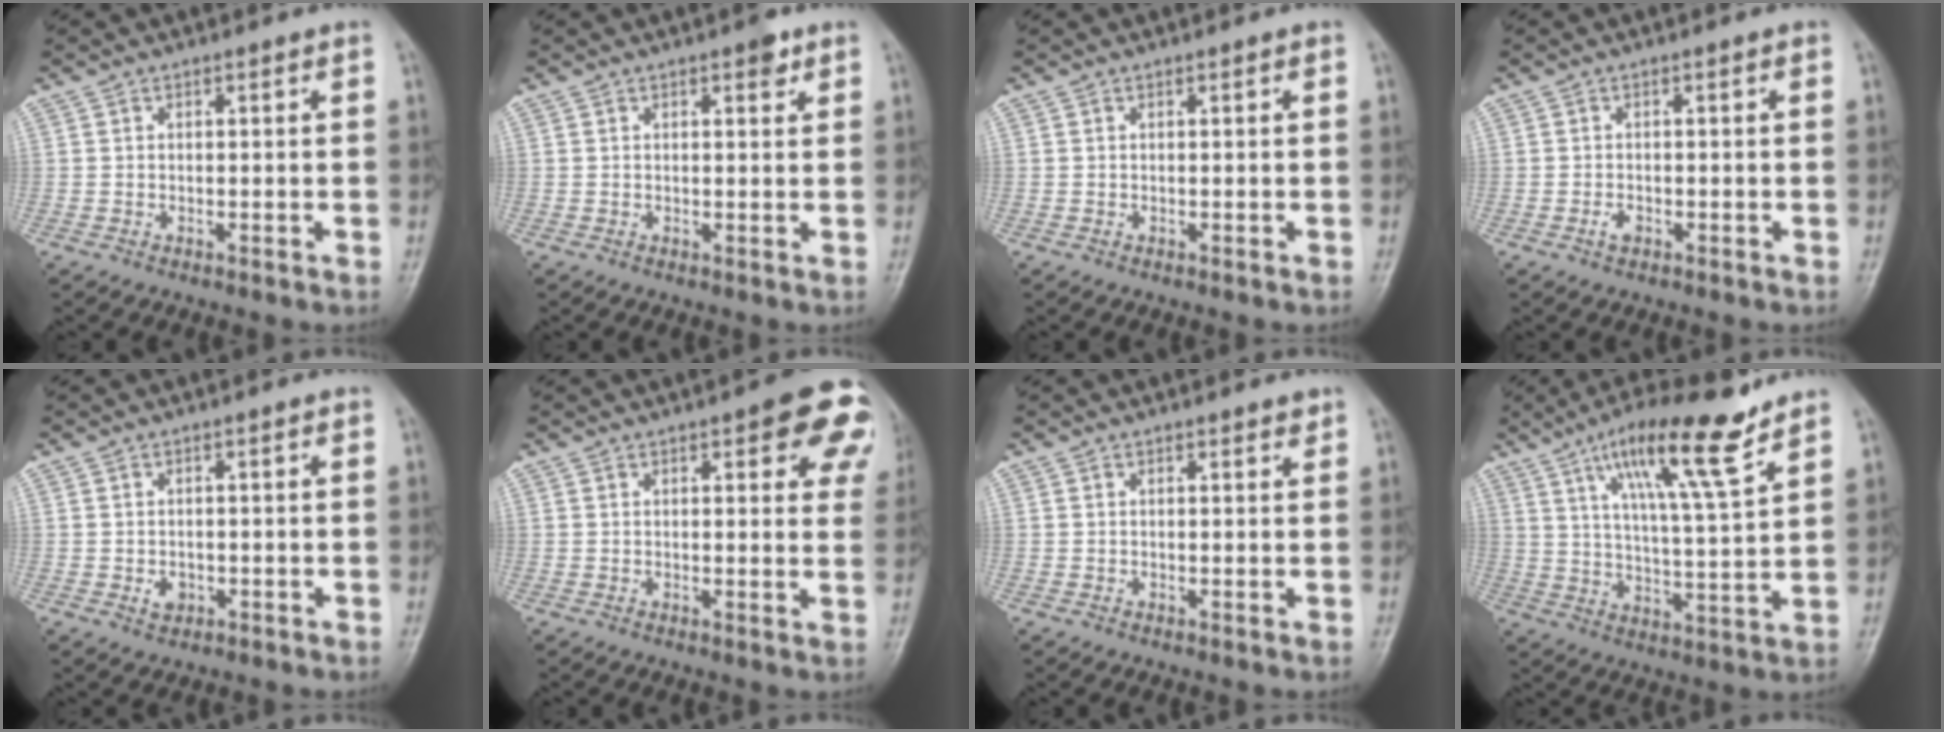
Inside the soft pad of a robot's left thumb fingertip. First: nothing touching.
{"total": 2.2, "force": [1.3, 0.9, 1.5], "torque": [-0.015, -0.005, 0.016]}
{"total": 0.0}
{"total": 1.3, "force": [-0.6, 0.8, 0.9], "torque": [-0.016, 0.003, -0.013]}
{"total": 1.9, "force": [-0.4, 1.5, 1.1], "torque": [-0.010, 0.000, -0.004]}
{"total": 11.5, "force": [5.4, 4.2, 9.3], "torque": [-0.066, -0.014, 0.056]}
{"total": 1.3, "force": [1.1, 0.5, 0.6], "torque": [-0.005, -0.006, 0.013]}
{"total": 15.4, "force": [9.7, 2.5, 11.7], "torque": [-0.192, -0.045, 0.167]}